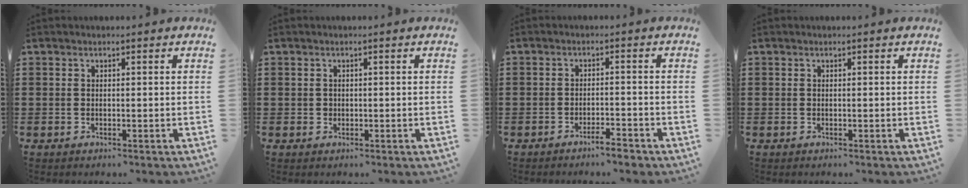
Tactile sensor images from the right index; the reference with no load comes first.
{"total": 0.7, "force": [0.1, 0.6, 0.1], "torque": [-0.004, 0.005, 0.001]}
{"total": 2.9, "force": [-2.7, 0.2, 1.2], "torque": [-0.022, 0.002, -0.052]}
{"total": 0.0}